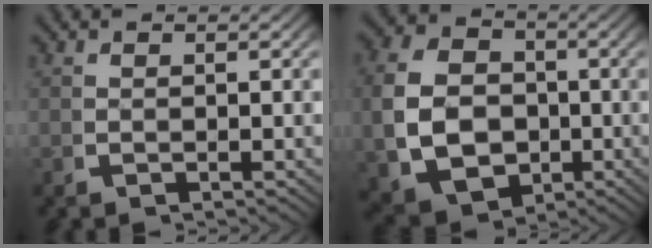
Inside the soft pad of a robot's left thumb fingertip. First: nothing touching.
{"total": 11.9, "force": [-1.2, 9.5, 7.0], "torque": [-0.157, -0.047, 0.000]}